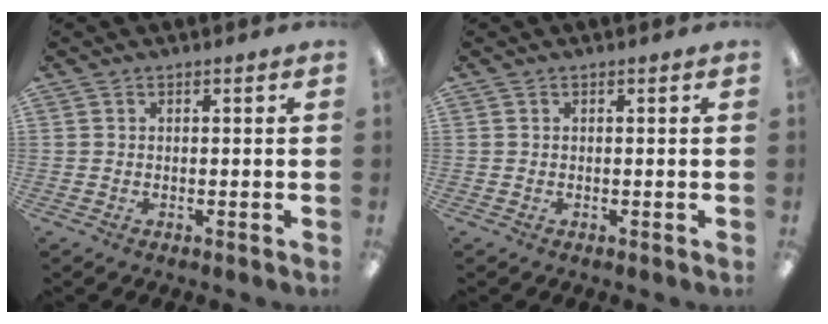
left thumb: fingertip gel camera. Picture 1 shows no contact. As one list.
[{"total": 0.0}]